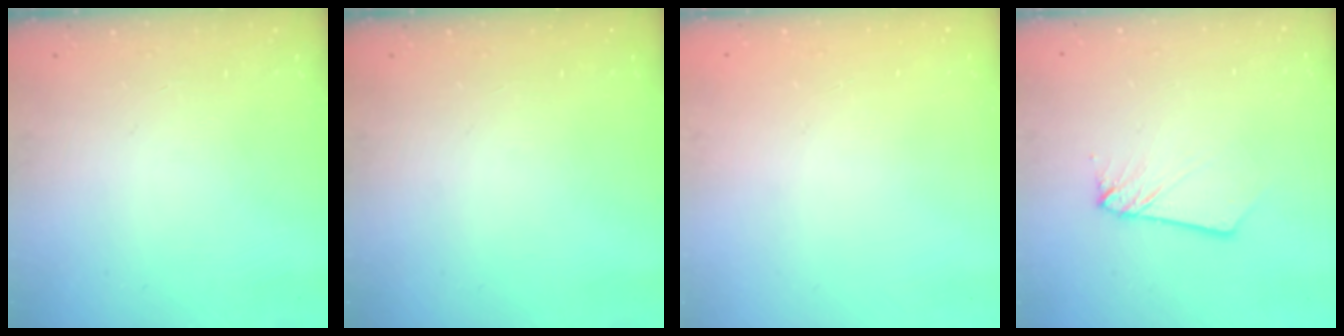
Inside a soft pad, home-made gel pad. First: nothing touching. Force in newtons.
{"total": 0.0}
{"total": 0.0}
{"total": 2.6, "press": 2.6, "slide": 0.2}